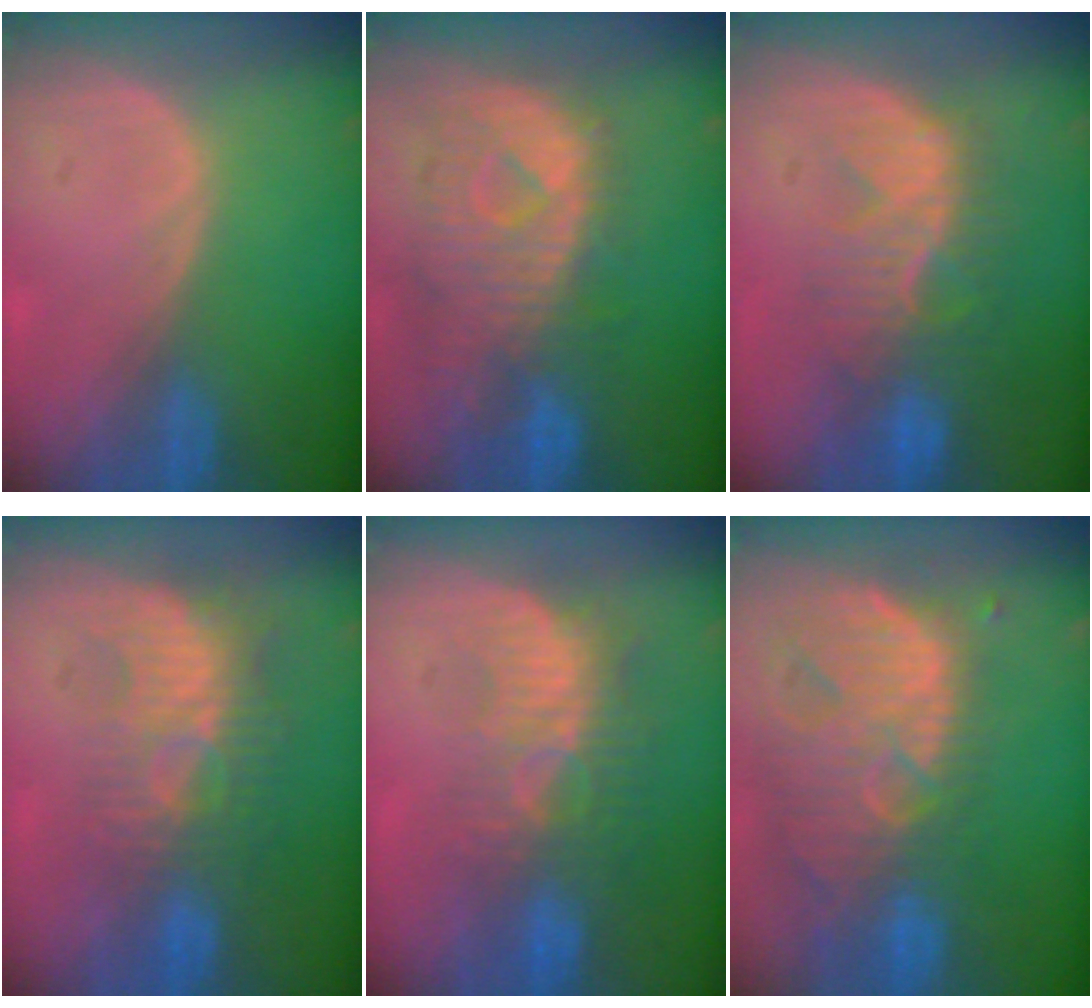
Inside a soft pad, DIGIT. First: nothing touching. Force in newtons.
{"total": 10.7, "press": 9.5, "slide": 4.9}
{"total": 9.9, "press": 8.7, "slide": 4.7}
{"total": 9.4, "press": 8.4, "slide": 4.3}
{"total": 9.1, "press": 8.4, "slide": 3.6}
{"total": 13.4, "press": 11.5, "slide": 6.9}